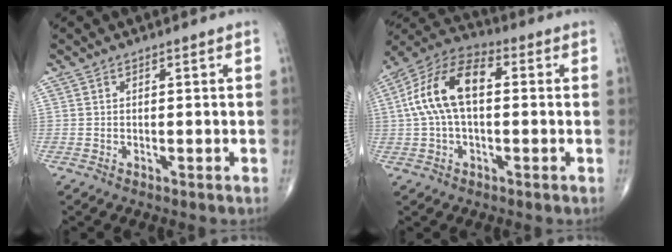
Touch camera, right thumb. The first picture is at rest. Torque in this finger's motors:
{"motor_torque": [0.53, 0.62, 1.28, 0.00, 0.46]}